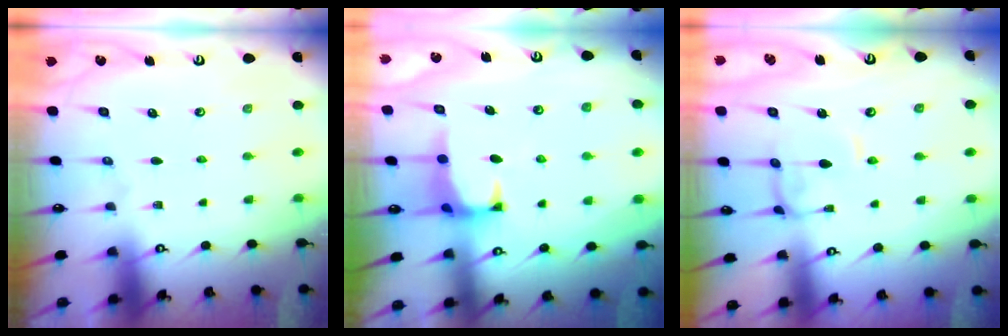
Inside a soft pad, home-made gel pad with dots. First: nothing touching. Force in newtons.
{"total": 0.7, "press": 0.5, "slide": 0.5}
{"total": 0.7, "press": 0.5, "slide": 0.4}